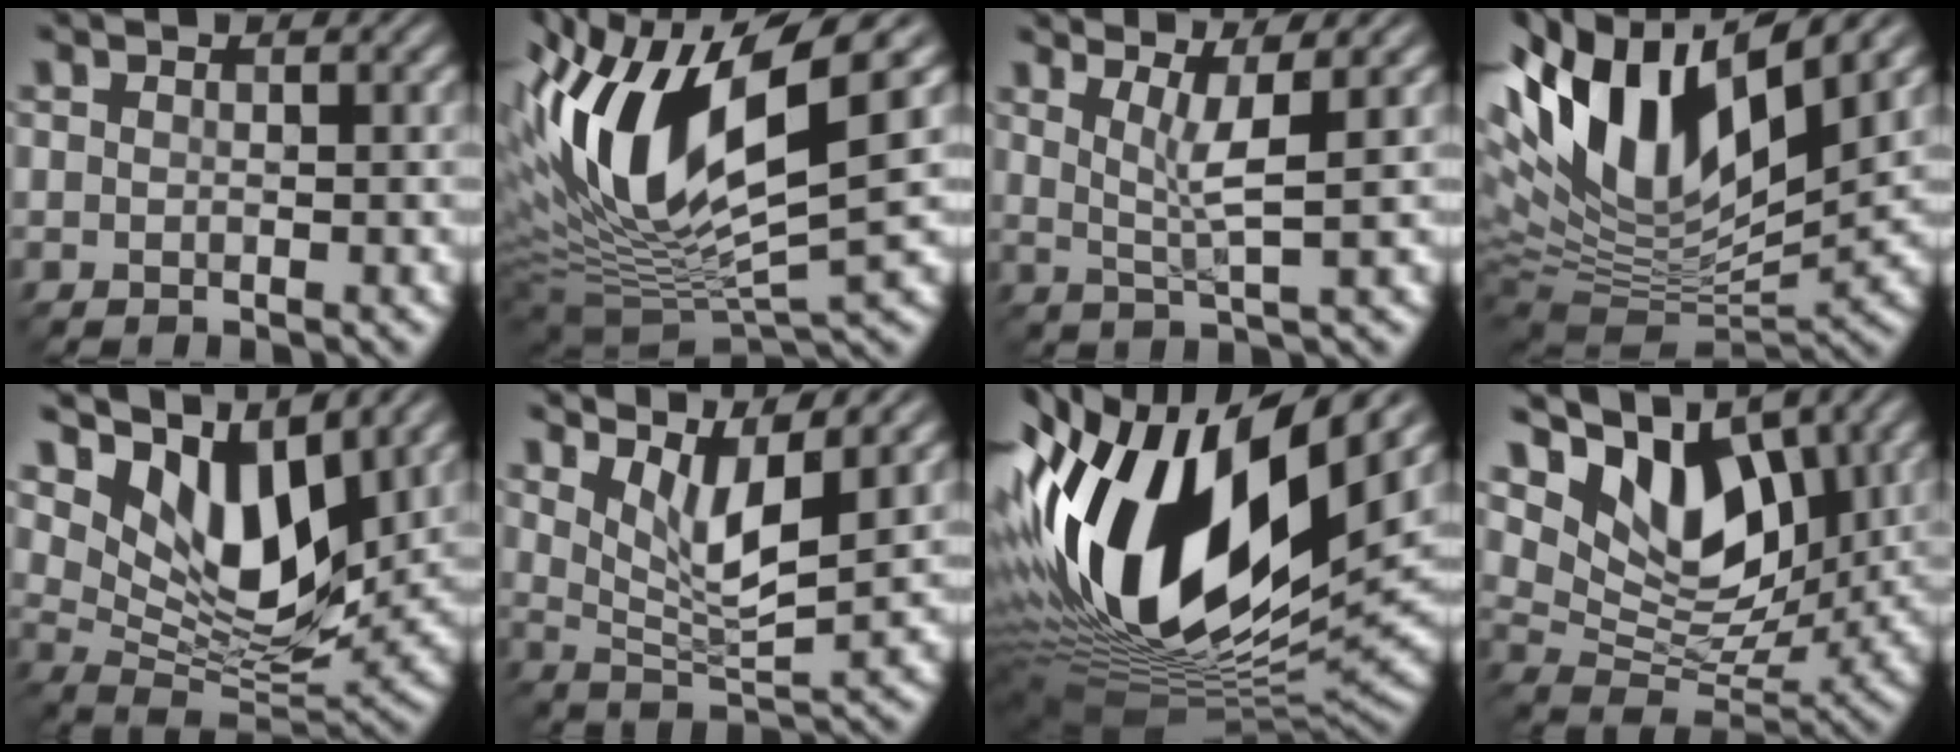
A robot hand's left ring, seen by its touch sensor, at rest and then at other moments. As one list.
[{"total": 14.2, "force": [3.0, 5.5, 12.7], "torque": [-0.256, 0.004, 0.056]}, {"total": 3.6, "force": [1.4, 0.5, 3.3], "torque": [-0.063, -0.006, 0.031]}, {"total": 14.5, "force": [5.4, 6.5, 11.8], "torque": [-0.235, 0.009, 0.097]}, {"total": 9.7, "force": [5.5, 4.3, 6.8], "torque": [-0.129, -0.009, 0.098]}, {"total": 5.4, "force": [2.8, 1.3, 4.4], "torque": [-0.082, -0.010, 0.057]}, {"total": 18.5, "force": [3.1, 8.8, 16.0], "torque": [-0.306, -0.010, 0.049]}, {"total": 9.8, "force": [5.1, 5.4, 6.5], "torque": [-0.114, -0.004, 0.086]}]